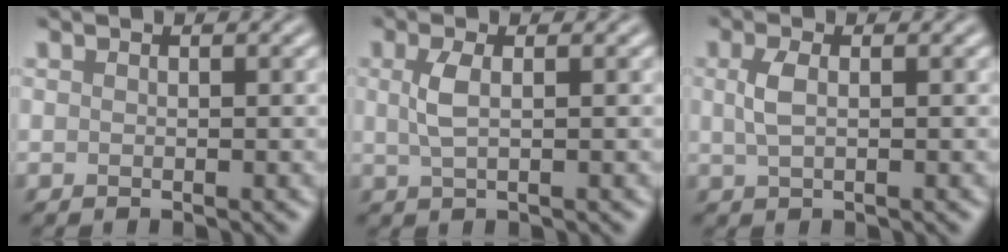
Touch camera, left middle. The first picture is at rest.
{"total": 2.0, "force": [0.4, 0.7, 1.8], "torque": [-0.042, 0.002, 0.009]}
{"total": 1.9, "force": [0.4, 0.9, 1.6], "torque": [-0.039, 0.002, 0.007]}